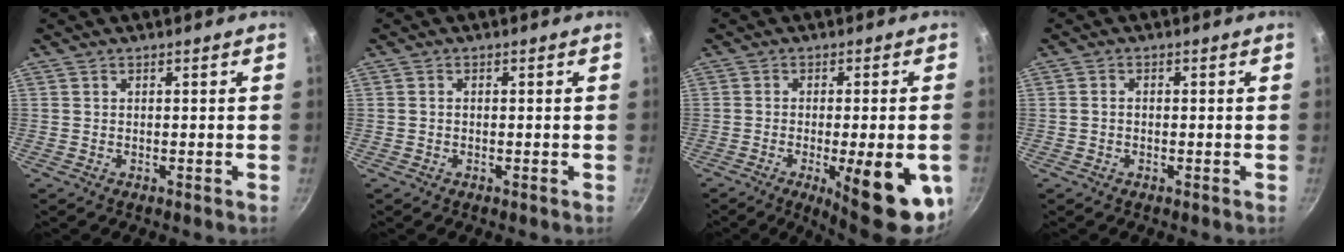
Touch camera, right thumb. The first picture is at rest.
{"total": 0.6, "force": [-0.1, 0.5, 0.3], "torque": [-0.007, 0.004, -0.002]}
{"total": 16.5, "force": [-5.4, 4.6, 14.9], "torque": [-0.170, 0.006, -0.064]}
{"total": 1.2, "force": [-0.3, 0.9, 0.7], "torque": [-0.014, 0.008, -0.006]}